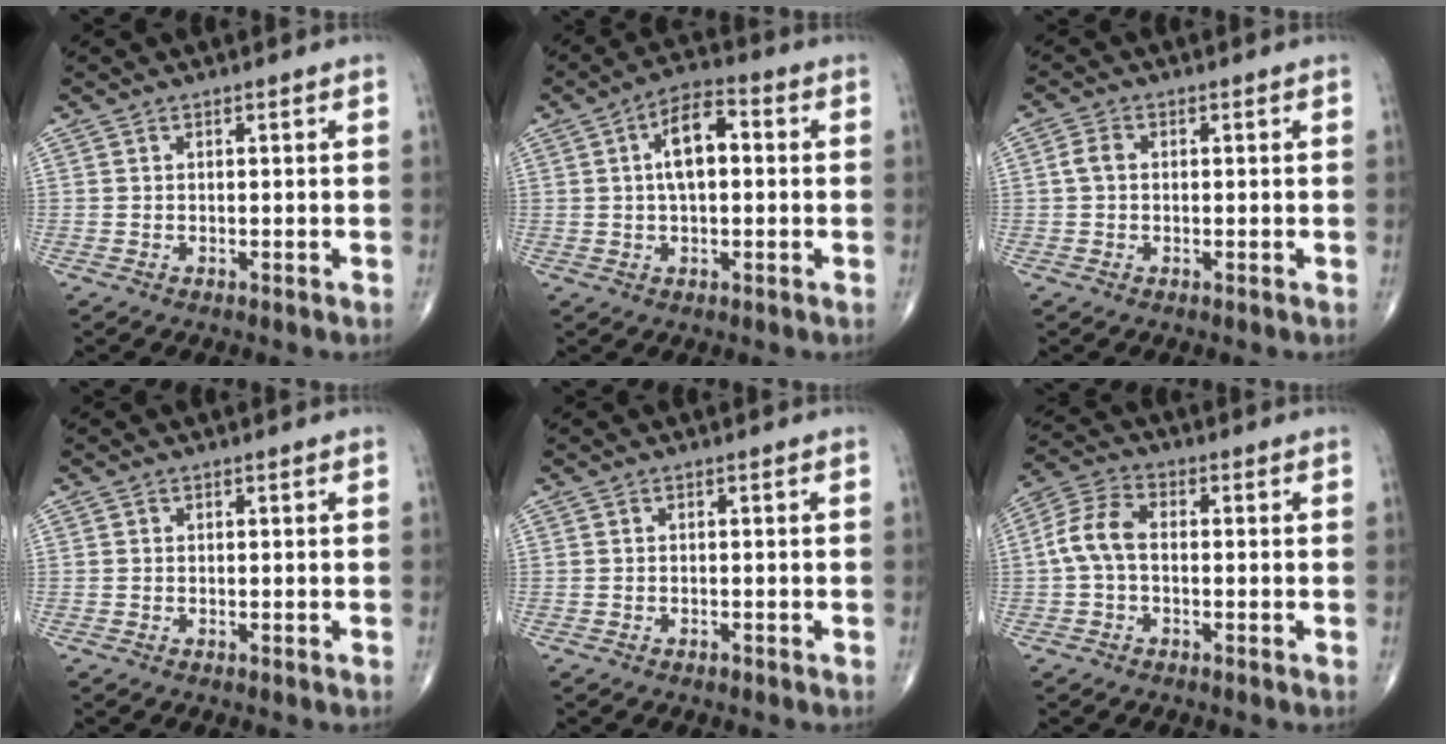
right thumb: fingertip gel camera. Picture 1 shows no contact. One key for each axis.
{"total": 8.7, "fx": 1.2, "fy": 4.3, "fz": 7.4, "tx": -0.121, "ty": 0.019, "tz": 0.011}
{"total": 2.5, "fx": 0.1, "fy": 1.8, "fz": 1.7, "tx": -0.033, "ty": 0.006, "tz": -0.001}
{"total": 0.0}
{"total": 0.5, "fx": -0.4, "fy": 0.2, "fz": 0.2, "tx": -0.005, "ty": 0.001, "tz": -0.009}
{"total": 6.8, "fx": -0.5, "fy": 4.1, "fz": 5.4, "tx": -0.113, "ty": 0.022, "tz": -0.020}